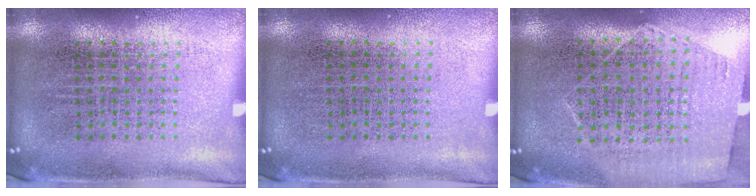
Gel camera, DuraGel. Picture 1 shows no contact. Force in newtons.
{"total": 0.0}
{"total": 1.1, "press": 1.0, "slide": 0.5}